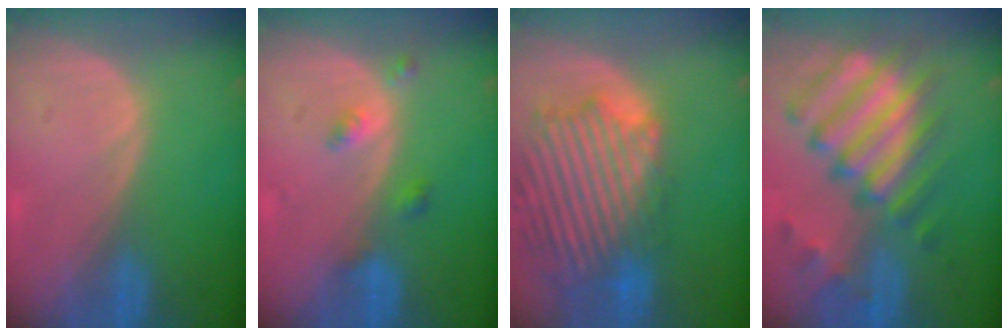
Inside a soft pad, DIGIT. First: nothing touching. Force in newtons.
{"total": 2.9, "press": 2.9, "slide": 0.2}
{"total": 14.5, "press": 12.4, "slide": 7.6}
{"total": 12.2, "press": 10.5, "slide": 6.3}